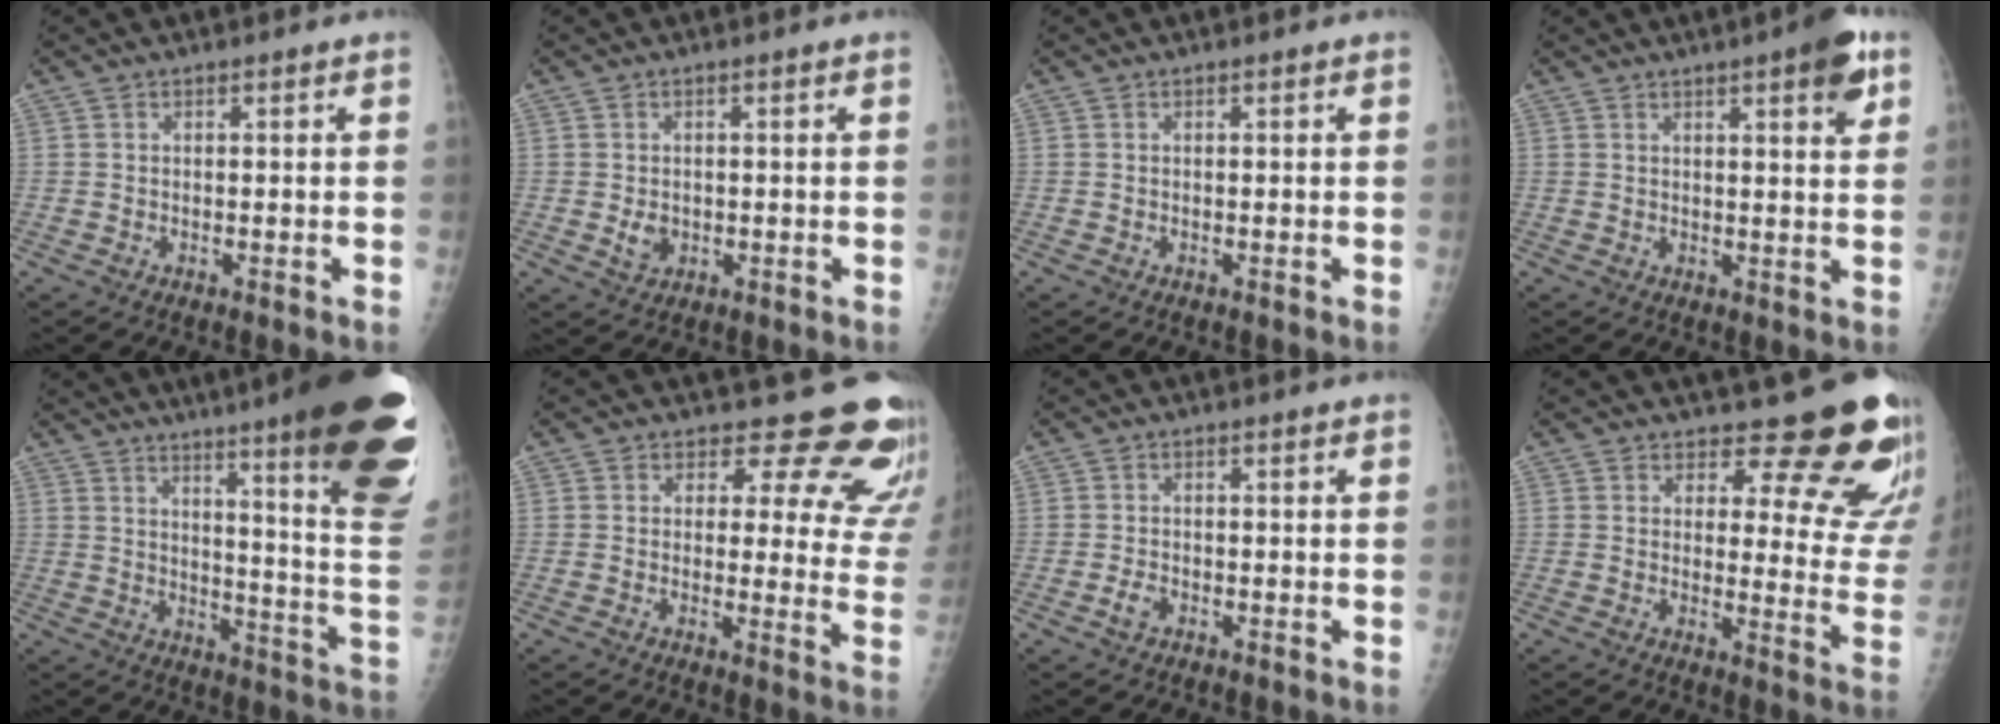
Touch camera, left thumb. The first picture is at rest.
{"total": 2.7, "force": [-0.3, 2.2, 1.5], "torque": [-0.018, -0.001, 0.002]}
{"total": 0.0}
{"total": 7.1, "force": [3.8, 1.5, 5.8], "torque": [-0.069, -0.013, 0.045]}
{"total": 28.7, "force": [17.7, 3.3, 22.3], "torque": [-0.213, -0.091, 0.233]}
{"total": 15.5, "force": [13.3, 6.5, 4.5], "torque": [0.001, -0.106, 0.126]}
{"total": 1.8, "force": [-0.8, 1.1, 1.1], "torque": [-0.021, 0.002, -0.017]}
{"total": 16.0, "force": [13.8, 5.7, 5.7], "torque": [-0.015, -0.127, 0.142]}